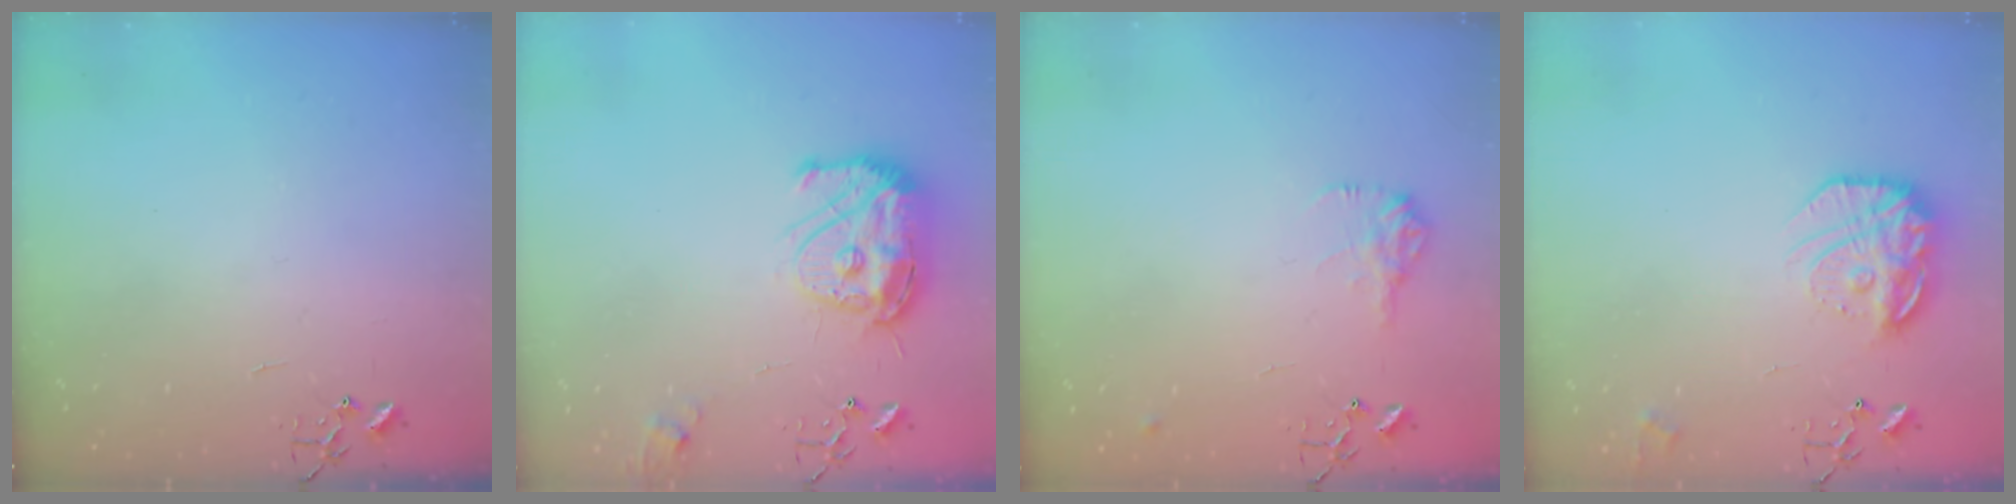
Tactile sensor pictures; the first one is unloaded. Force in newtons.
{"total": 16.6, "press": 16.5, "slide": 1.6}
{"total": 9.5, "press": 9.5, "slide": 0.4}
{"total": 17.1, "press": 17.0, "slide": 1.2}